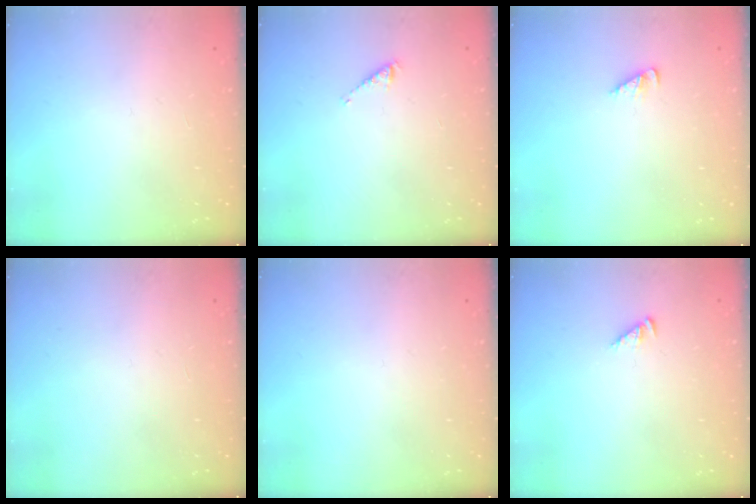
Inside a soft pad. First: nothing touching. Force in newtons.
{"total": 2.8, "press": 2.8, "slide": 0.4}
{"total": 2.1, "press": 2.1, "slide": 0.3}
{"total": 0.0}
{"total": 0.0}
{"total": 2.7, "press": 2.7, "slide": 0.4}